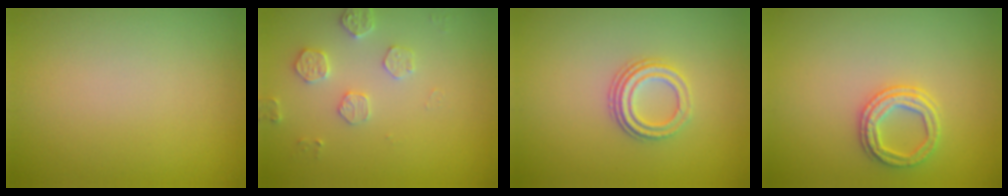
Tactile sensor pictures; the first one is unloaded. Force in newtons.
{"total": 2.5, "press": 2.5, "slide": 0.5}
{"total": 2.9, "press": 2.2, "slide": 1.9}
{"total": 2.5, "press": 2.4, "slide": 0.6}